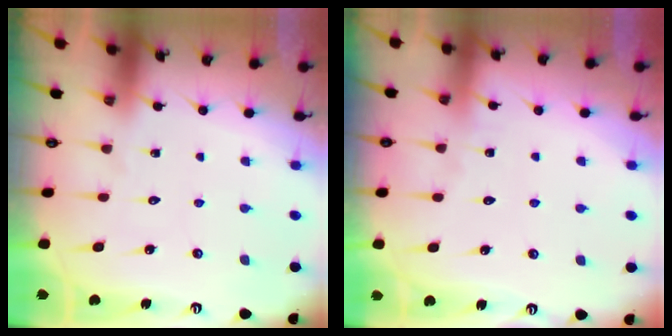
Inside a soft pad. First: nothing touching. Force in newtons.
{"total": 2.7, "press": 2.7, "slide": 0.4}